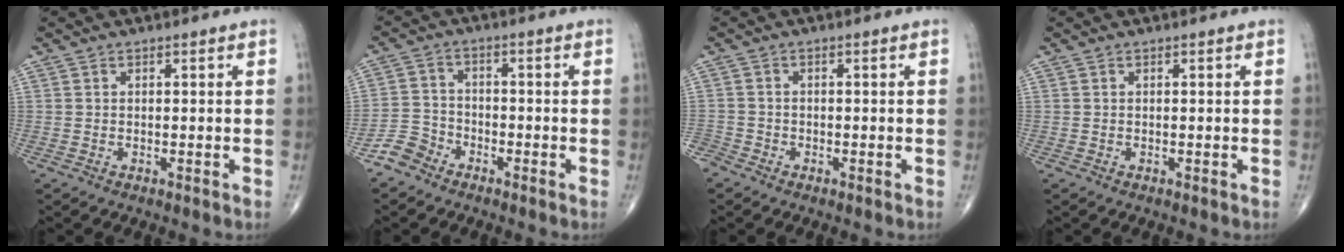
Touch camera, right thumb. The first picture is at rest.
{"total": 4.5, "force": [-3.5, 2.8, 0.5], "torque": [0.004, 0.018, -0.079]}
{"total": 2.3, "force": [-1.7, 1.5, 0.3], "torque": [-0.007, 0.004, -0.039]}
{"total": 0.0}